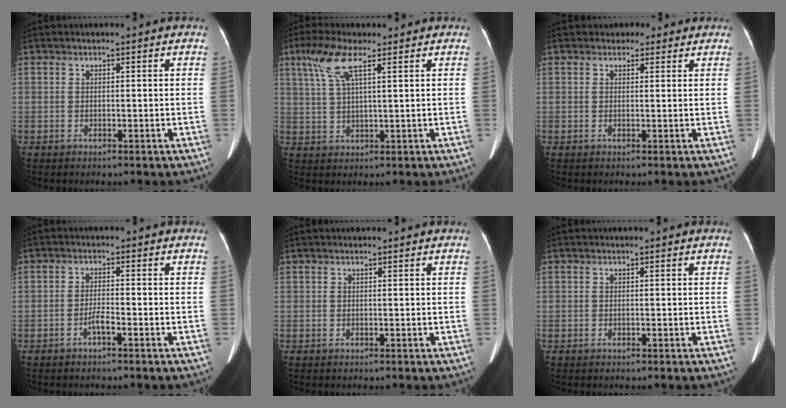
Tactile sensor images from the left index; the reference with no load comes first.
{"total": 5.8, "force": [2.9, 0.8, 5.0], "torque": [-0.109, 0.008, 0.067]}
{"total": 2.3, "force": [1.8, 1.5, 0.3], "torque": [0.005, -0.005, 0.015]}
{"total": 1.8, "force": [-1.5, -0.2, 1.1], "torque": [-0.016, -0.006, -0.024]}
{"total": 1.9, "force": [1.8, 0.2, 0.8], "torque": [-0.010, 0.015, 0.021]}
{"total": 0.0}